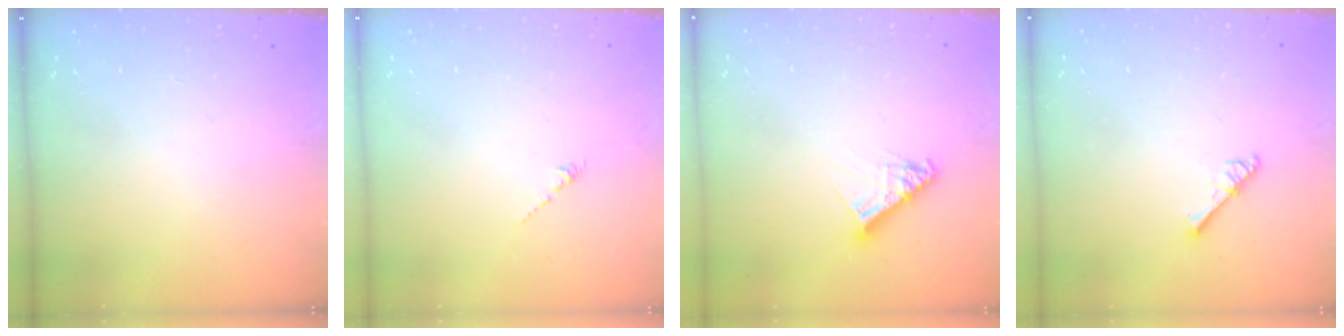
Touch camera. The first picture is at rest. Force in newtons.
{"total": 0.0}
{"total": 9.5, "press": 9.5, "slide": 0.7}
{"total": 2.5, "press": 2.5, "slide": 0.3}